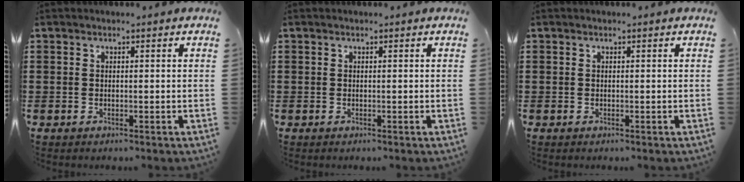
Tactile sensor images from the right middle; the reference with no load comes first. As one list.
[{"total": 0.0}, {"total": 0.0}]